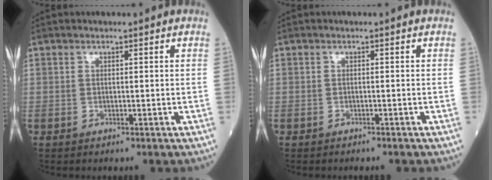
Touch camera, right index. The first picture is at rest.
{"total": 1.3, "force": [-1.2, 0.2, 0.4], "torque": [-0.008, -0.001, -0.016]}